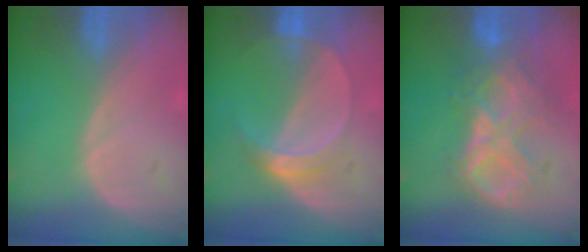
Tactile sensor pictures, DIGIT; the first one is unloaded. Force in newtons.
{"total": 5.0, "press": 4.5, "slide": 2.2}
{"total": 8.7, "press": 7.7, "slide": 4.1}